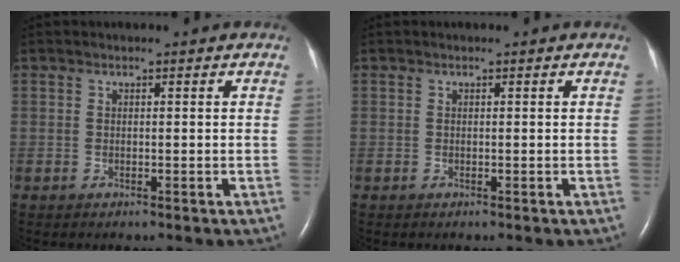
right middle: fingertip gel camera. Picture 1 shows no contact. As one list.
[{"total": 0.0}]